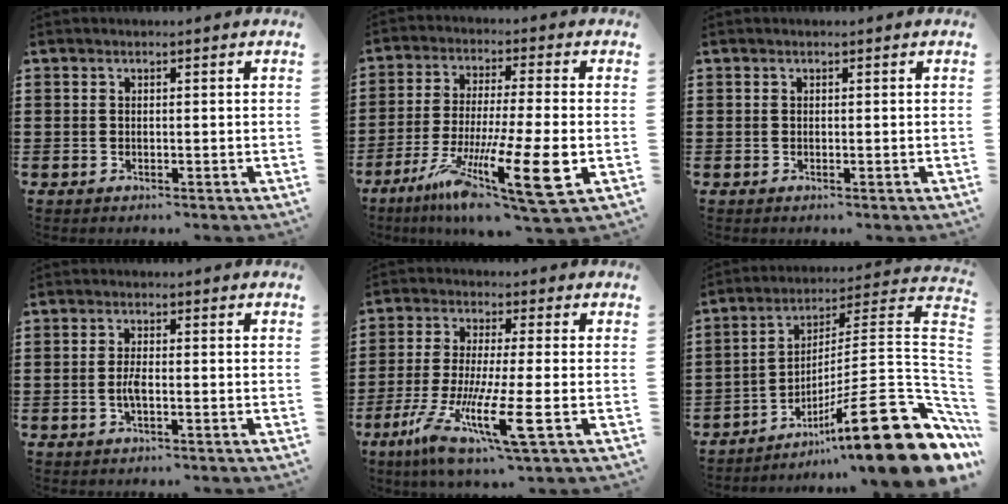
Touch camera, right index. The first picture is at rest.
{"total": 15.3, "force": [-6.4, 2.1, 13.7], "torque": [-0.262, -0.009, -0.106]}
{"total": 0.0}
{"total": 2.5, "force": [-0.8, 0.6, 2.3], "torque": [-0.051, -0.001, -0.016]}
{"total": 11.1, "force": [-4.4, 1.1, 10.1], "torque": [-0.219, -0.020, -0.085]}
{"total": 18.5, "force": [-9.5, 3.6, 15.5], "torque": [-0.232, 0.015, -0.159]}